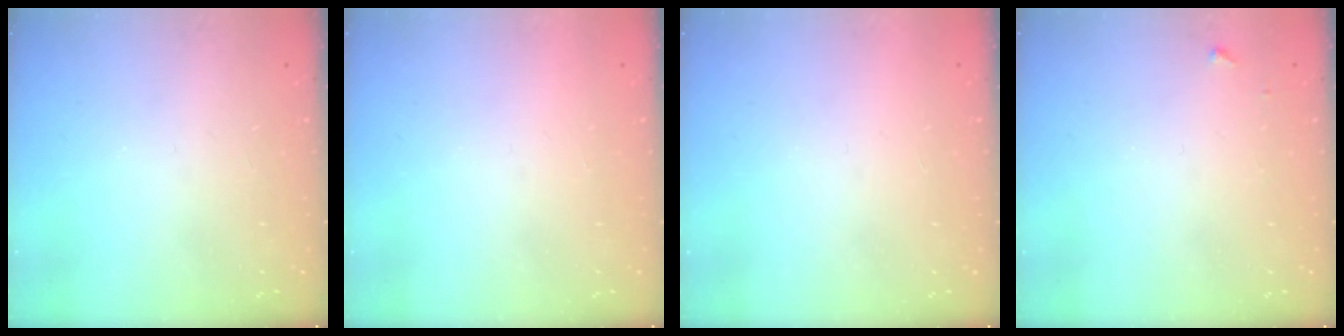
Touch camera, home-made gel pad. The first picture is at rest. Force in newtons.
{"total": 1.5, "press": 1.5, "slide": 0.1}
{"total": 1.5, "press": 1.5, "slide": 0.1}
{"total": 3.3, "press": 3.3, "slide": 0.4}